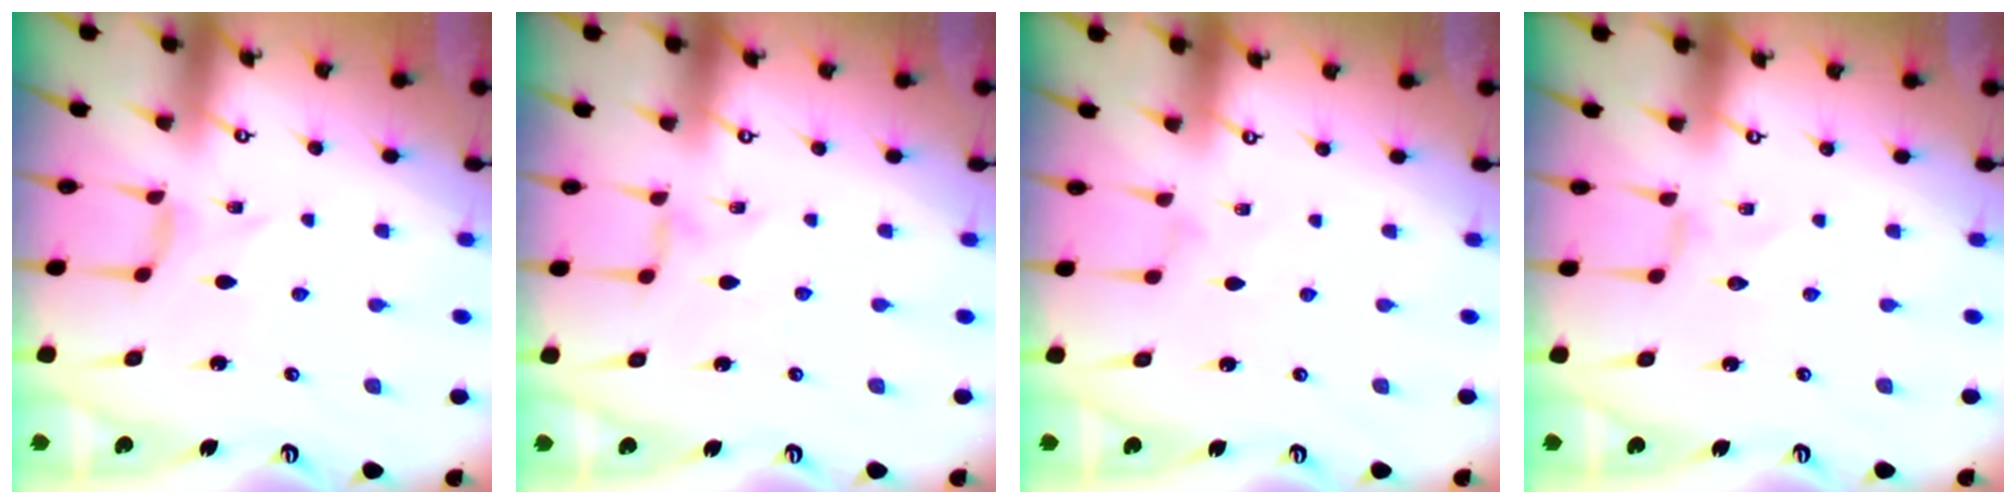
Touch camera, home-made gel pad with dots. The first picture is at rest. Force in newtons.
{"total": 0.0}
{"total": 0.5, "press": 0.5, "slide": 0.1}
{"total": 0.0}